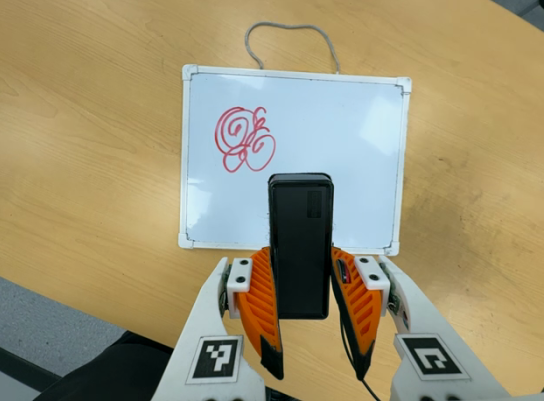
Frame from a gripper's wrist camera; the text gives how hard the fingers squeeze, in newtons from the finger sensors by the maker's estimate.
{"total": 4.7, "left": 3.4, "right": 6.1}